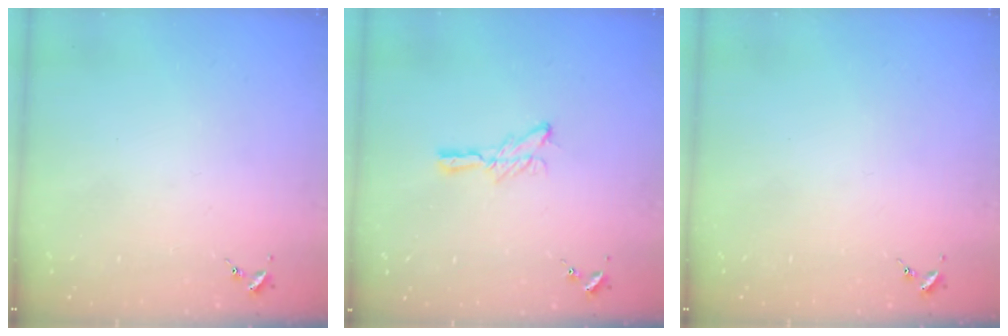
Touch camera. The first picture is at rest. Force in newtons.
{"total": 6.1, "press": 6.0, "slide": 0.7}
{"total": 0.0}